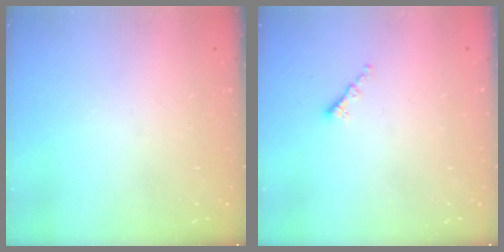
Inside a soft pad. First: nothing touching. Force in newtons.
{"total": 0.8, "press": 0.8, "slide": 0.2}